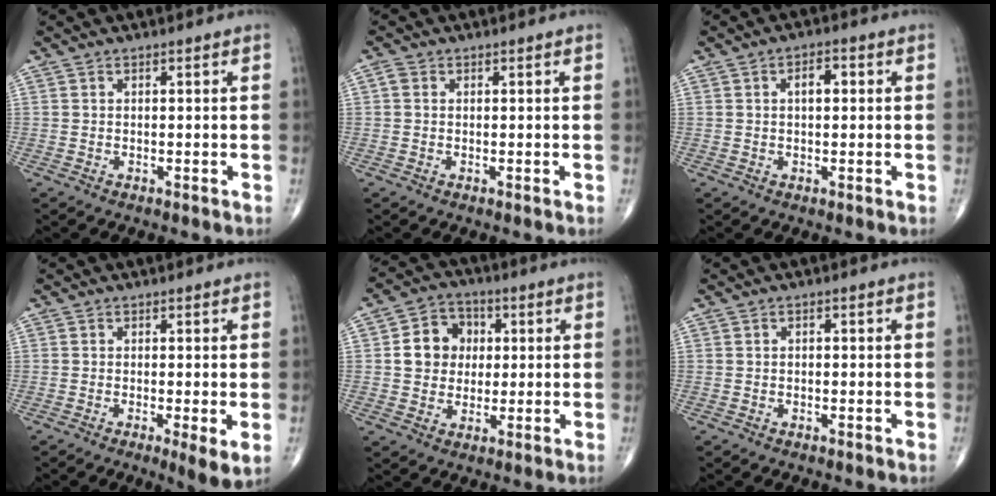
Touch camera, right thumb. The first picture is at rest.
{"total": 1.1, "force": [0.2, 1.0, 0.6], "torque": [-0.011, 0.004, 0.001]}
{"total": 3.2, "force": [0.6, 1.7, 2.7], "torque": [-0.040, 0.009, 0.006]}
{"total": 4.1, "force": [-0.8, 0.7, 3.9], "torque": [-0.070, -0.015, -0.019]}
{"total": 9.1, "force": [1.1, 7.8, 4.6], "torque": [-0.041, 0.008, 0.012]}
{"total": 0.5, "force": [-0.1, 0.4, 0.4], "torque": [-0.006, 0.002, -0.002]}